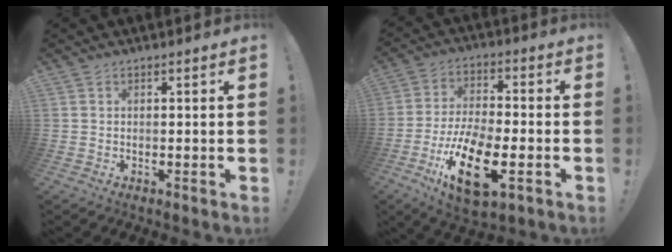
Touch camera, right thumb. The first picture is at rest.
{"total": 20.9, "force": [-8.9, 9.4, 16.4], "torque": [-0.317, 0.044, -0.142]}